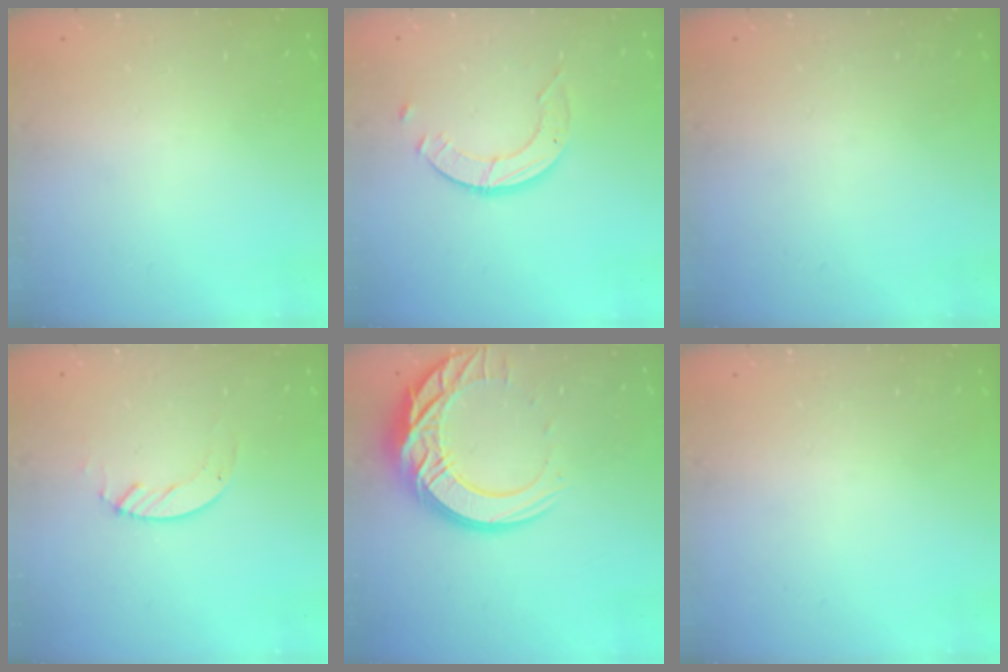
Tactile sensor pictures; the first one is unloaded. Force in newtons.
{"total": 3.6, "press": 3.6, "slide": 0.4}
{"total": 0.0}
{"total": 2.4, "press": 2.4, "slide": 0.2}
{"total": 18.7, "press": 18.6, "slide": 1.8}
{"total": 0.0}